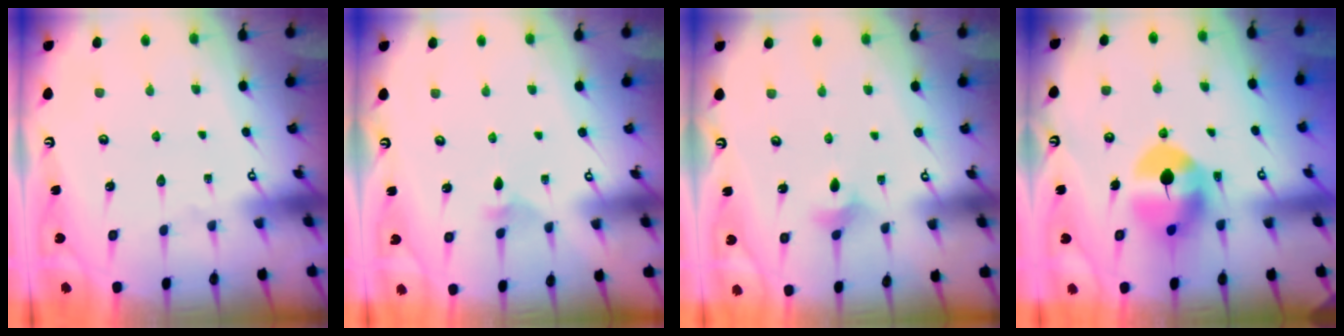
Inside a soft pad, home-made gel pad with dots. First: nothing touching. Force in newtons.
{"total": 1.9, "press": 1.9, "slide": 0.3}
{"total": 3.7, "press": 3.7, "slide": 0.4}
{"total": 9.8, "press": 9.8, "slide": 1.0}